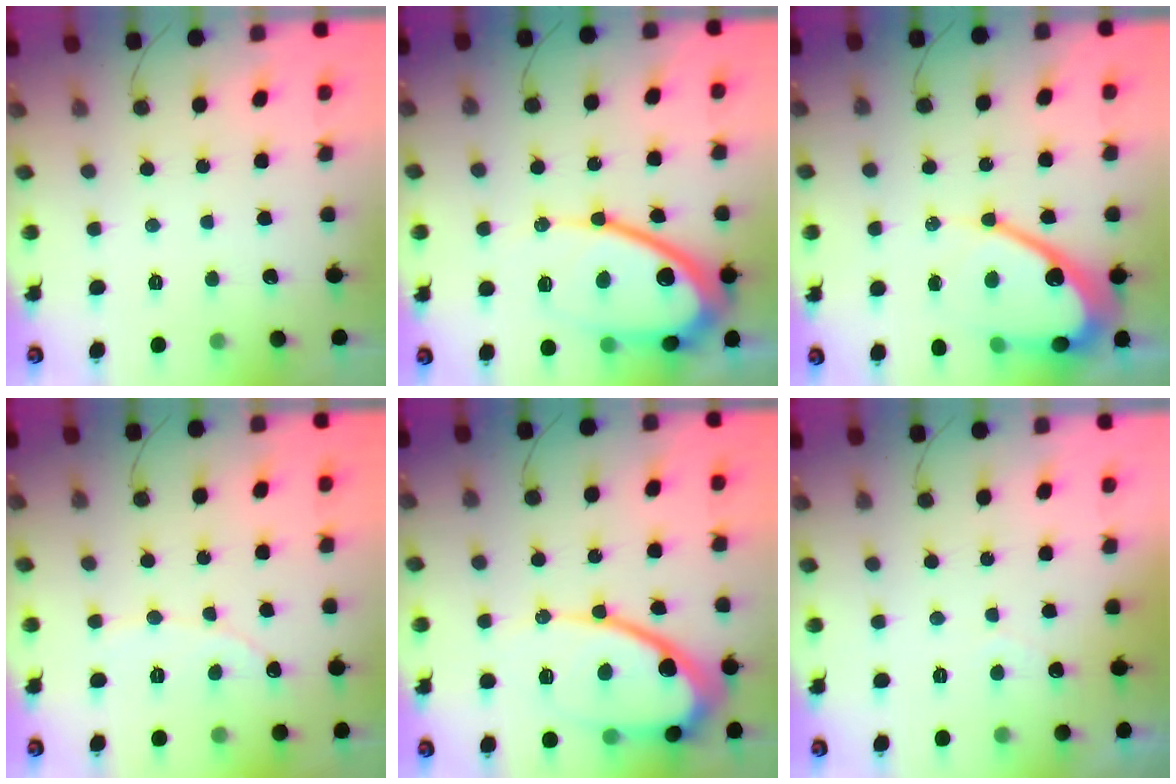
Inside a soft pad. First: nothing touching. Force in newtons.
{"total": 18.3, "press": 18.2, "slide": 1.8}
{"total": 15.0, "press": 15.0, "slide": 1.3}
{"total": 2.5, "press": 2.5, "slide": 0.1}
{"total": 14.0, "press": 13.9, "slide": 1.2}
{"total": 2.2, "press": 2.2, "slide": 0.1}